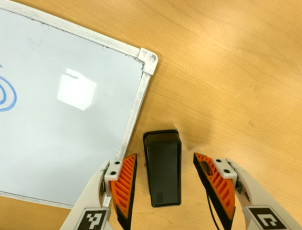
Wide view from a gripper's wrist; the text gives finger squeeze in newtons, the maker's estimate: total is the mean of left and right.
{"total": 0.0}